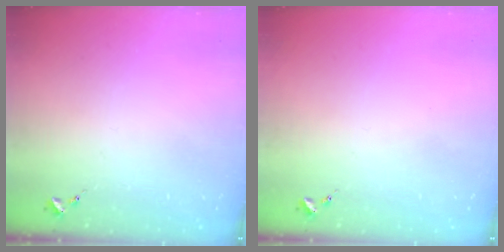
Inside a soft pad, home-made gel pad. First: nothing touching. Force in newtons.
{"total": 0.0}